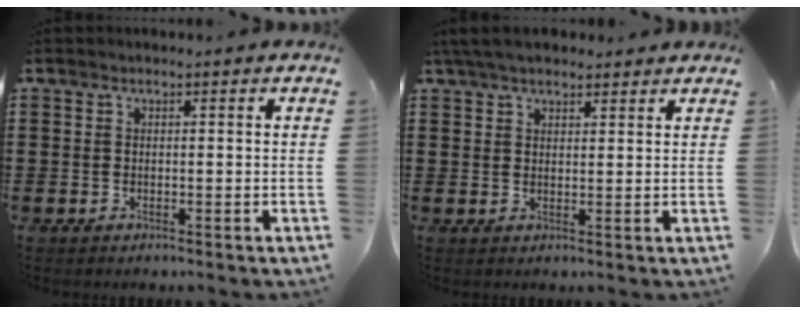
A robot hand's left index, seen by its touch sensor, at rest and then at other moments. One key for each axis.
{"total": 4.5, "fx": 3.8, "fy": 1.3, "fz": 1.9, "tx": -0.048, "ty": 0.000, "tz": 0.073}